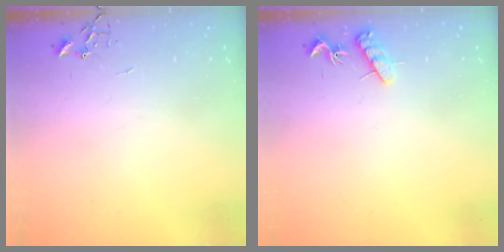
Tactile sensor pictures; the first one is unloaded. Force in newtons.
{"total": 8.1, "press": 8.1, "slide": 0.6}